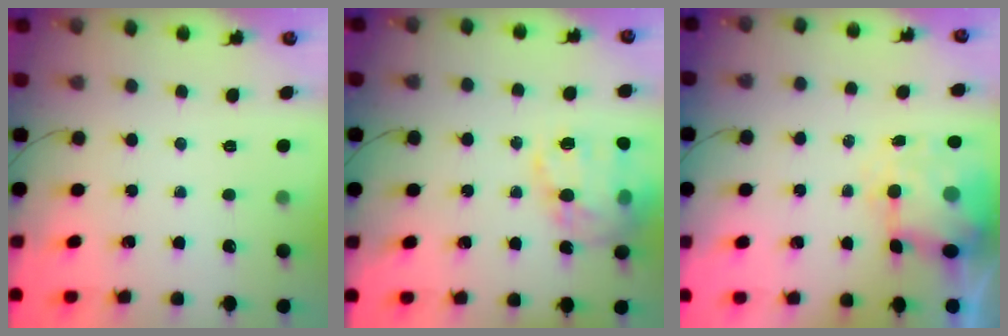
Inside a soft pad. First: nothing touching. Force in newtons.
{"total": 20.6, "press": 20.2, "slide": 3.6}
{"total": 6.0, "press": 5.8, "slide": 1.6}